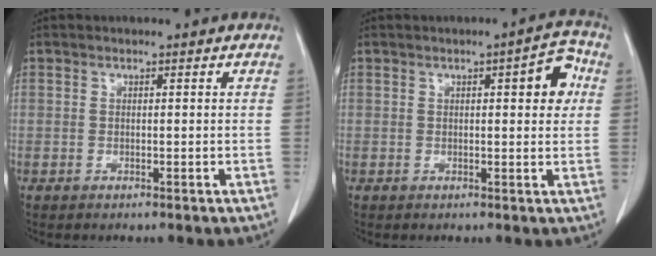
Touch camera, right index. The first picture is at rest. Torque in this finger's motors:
{"motor_torque": [0.38, 0.01, 0.10, 0.02]}